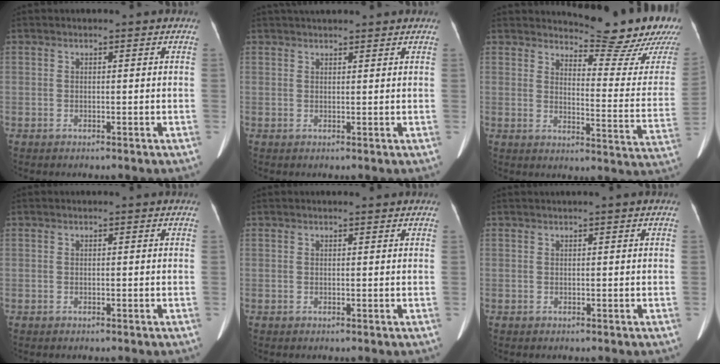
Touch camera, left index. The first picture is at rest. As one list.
[{"total": 6.3, "force": [5.7, 1.1, 2.6], "torque": [-0.038, 0.038, 0.082]}, {"total": 16.3, "force": [15.2, 0.6, 5.8], "torque": [-0.078, -0.103, 0.173]}, {"total": 0.0}, {"total": 0.9, "force": [0.9, 0.1, 0.3], "torque": [-0.009, 0.004, 0.015]}, {"total": 0.6, "force": [0.4, 0.1, 0.3], "torque": [-0.007, 0.019, 0.010]}]